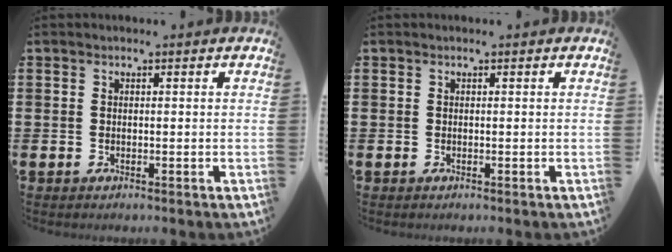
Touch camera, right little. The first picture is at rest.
{"total": 0.0}